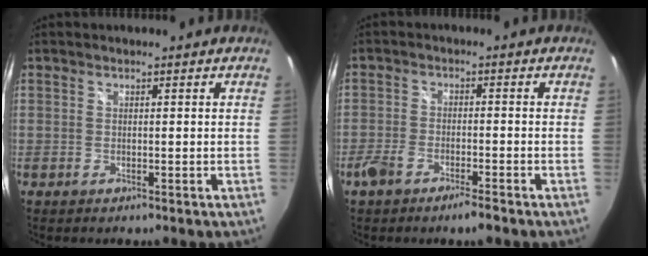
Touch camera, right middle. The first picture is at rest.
{"total": 5.4, "force": [-4.1, 1.3, 3.3], "torque": [-0.086, -0.008, -0.080]}